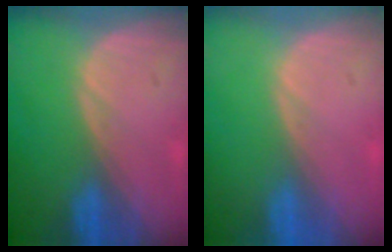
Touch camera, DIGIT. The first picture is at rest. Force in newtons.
{"total": 0.0}